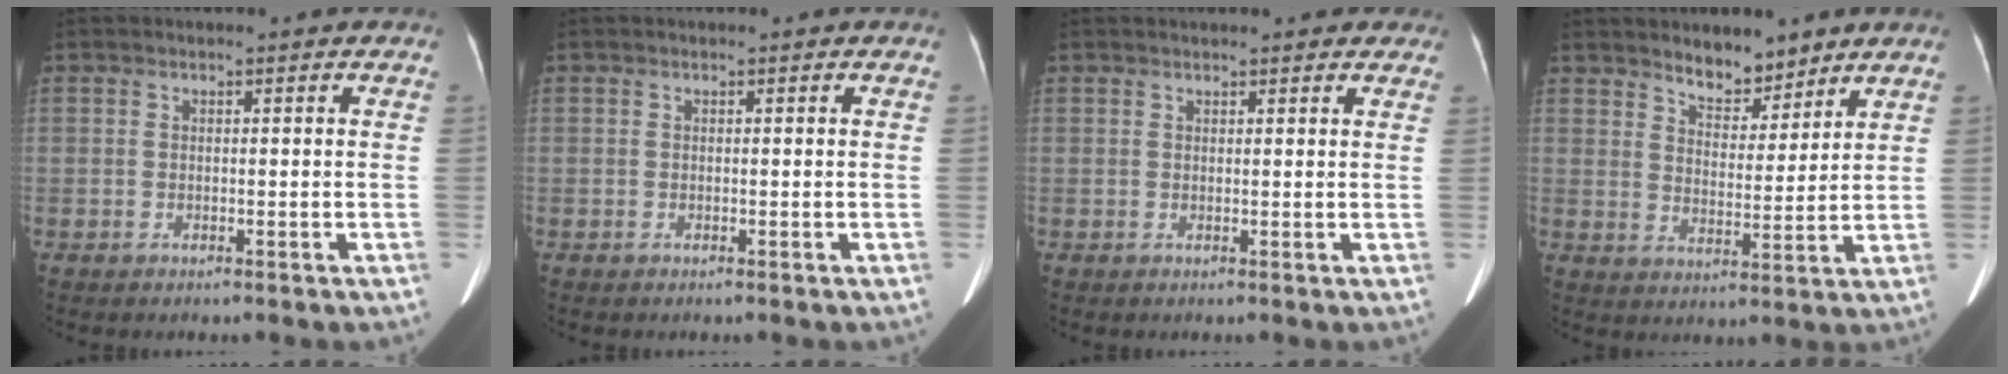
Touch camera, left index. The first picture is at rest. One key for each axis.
{"total": 0.0}
{"total": 7.4, "fx": 6.3, "fy": 2.1, "fz": 3.2, "tx": -0.033, "ty": 0.022, "tz": 0.073}
{"total": 6.0, "fx": 5.1, "fy": 2.2, "fz": 2.3, "tx": -0.035, "ty": -0.006, "tz": 0.088}